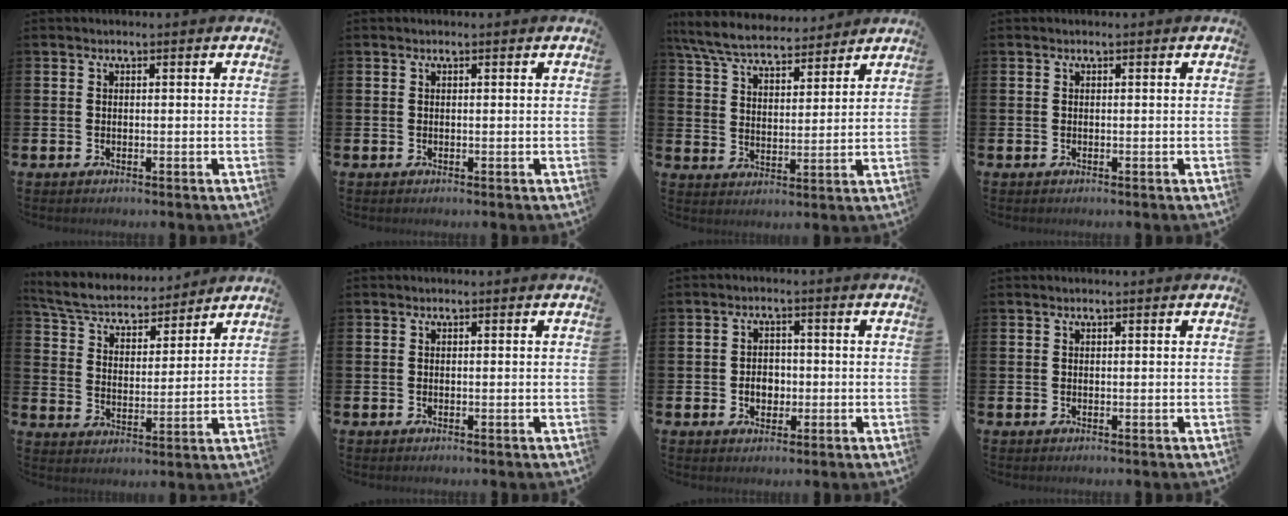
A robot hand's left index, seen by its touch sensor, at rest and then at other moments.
{"total": 0.0}
{"total": 7.3, "force": [6.9, 1.5, 2.1], "torque": [-0.071, -0.032, 0.125]}
{"total": 0.0}
{"total": 6.1, "force": [5.8, 1.5, 1.3], "torque": [-0.059, -0.042, 0.098]}
{"total": 0.0}
{"total": 3.0, "force": [-0.6, 2.4, 1.8], "torque": [-0.022, 0.000, -0.018]}
{"total": 0.0}